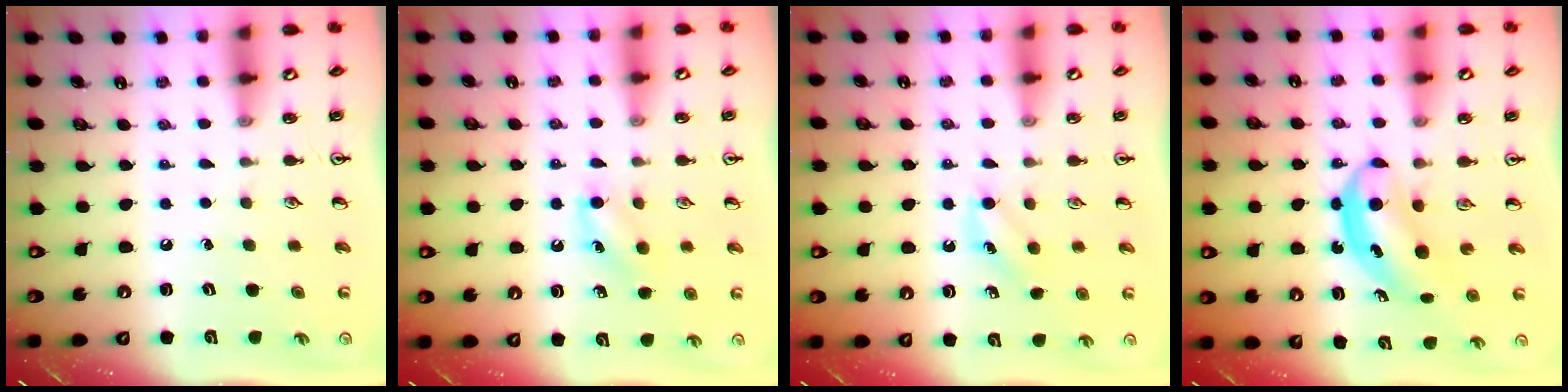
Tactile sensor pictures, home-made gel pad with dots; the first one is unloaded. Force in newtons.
{"total": 7.4, "press": 7.2, "slide": 1.6}
{"total": 3.9, "press": 3.7, "slide": 1.3}
{"total": 5.9, "press": 5.8, "slide": 1.2}